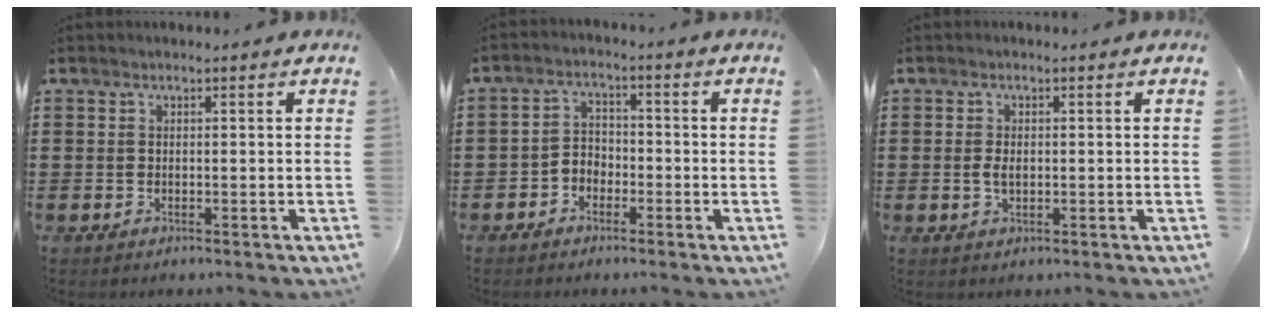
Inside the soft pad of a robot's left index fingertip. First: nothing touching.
{"total": 2.9, "force": [-2.3, 1.7, 0.6], "torque": [-0.019, 0.007, -0.051]}
{"total": 2.1, "force": [0.0, 1.0, 1.8], "torque": [-0.045, 0.001, -0.004]}